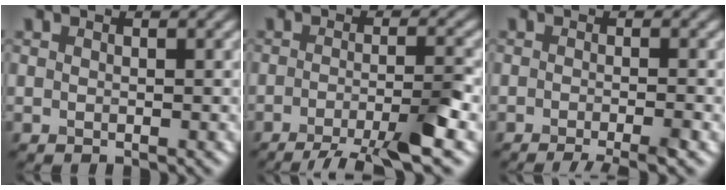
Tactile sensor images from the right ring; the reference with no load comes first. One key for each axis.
{"total": 5.9, "fx": -3.4, "fy": 1.1, "fz": 4.7, "tx": -0.061, "ty": -0.001, "tz": -0.066}
{"total": 4.2, "fx": -2.5, "fy": 0.9, "fz": 3.2, "tx": -0.035, "ty": -0.003, "tz": -0.041}